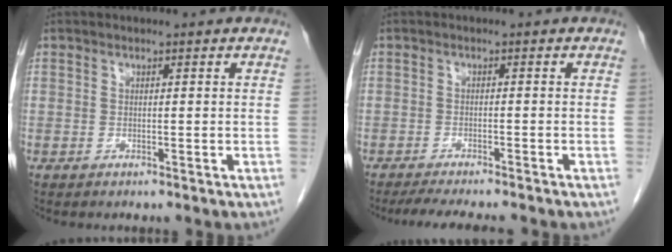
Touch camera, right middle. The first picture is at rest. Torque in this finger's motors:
{"motor_torque": [0.47, -0.35, 0.10, 0.02]}